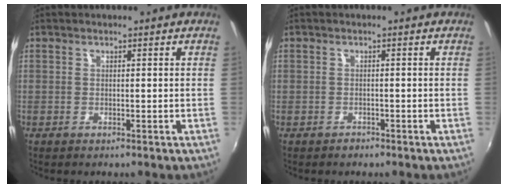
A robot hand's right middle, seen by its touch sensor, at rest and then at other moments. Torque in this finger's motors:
{"motor_torque": [-0.19, -0.49, -0.64, -0.09]}